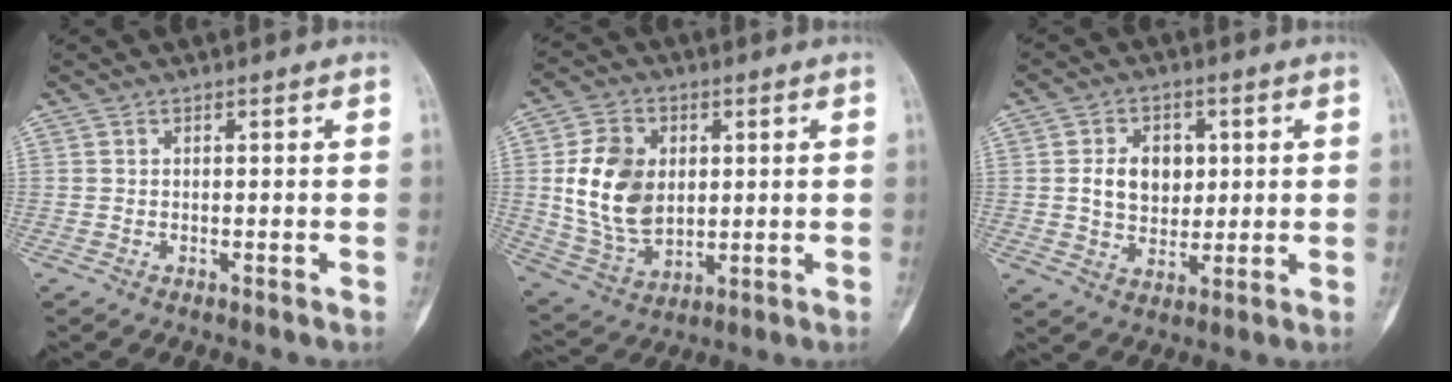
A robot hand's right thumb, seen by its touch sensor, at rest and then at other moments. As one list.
[{"total": 14.4, "force": [1.8, 10.3, 9.8], "torque": [-0.157, -0.009, 0.046]}, {"total": 8.7, "force": [1.4, 6.4, 5.7], "torque": [-0.060, -0.006, 0.028]}]